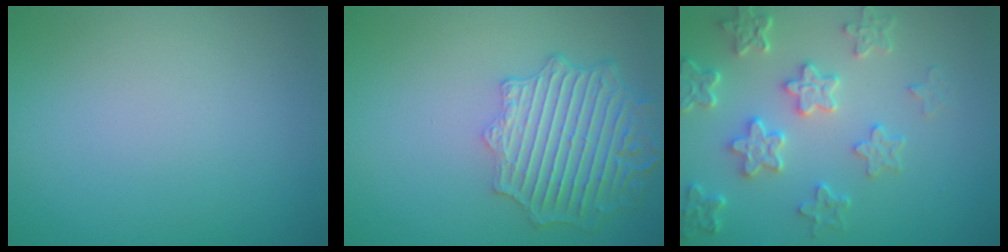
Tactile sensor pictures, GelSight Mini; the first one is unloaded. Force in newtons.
{"total": 6.2, "press": 5.1, "slide": 3.5}
{"total": 5.1, "press": 4.2, "slide": 2.9}